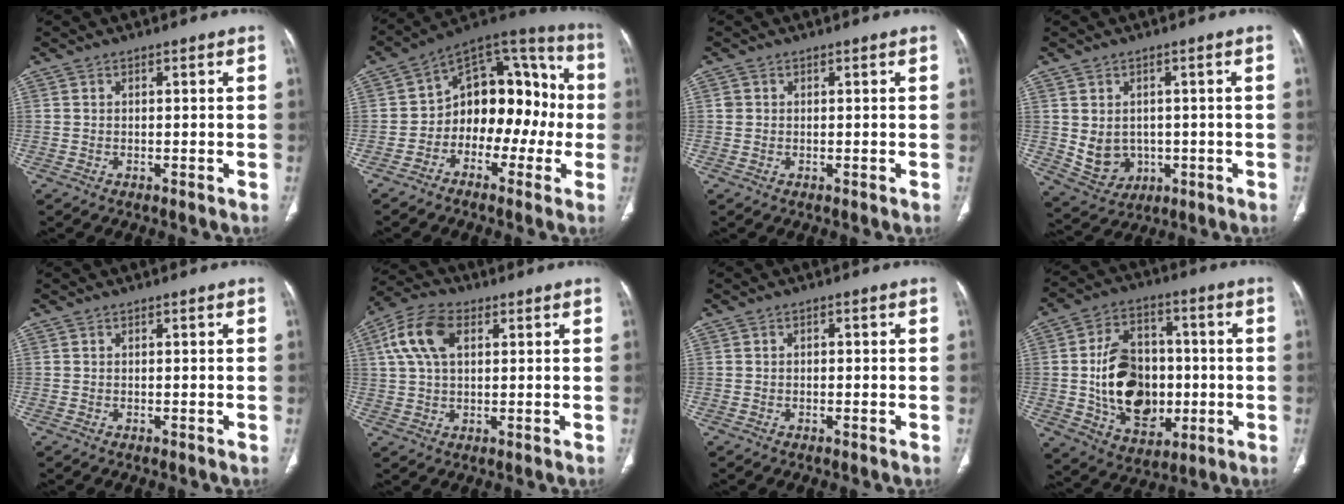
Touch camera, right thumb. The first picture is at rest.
{"total": 16.5, "force": [-2.5, 11.2, 11.9], "torque": [-0.108, 0.065, -0.050]}
{"total": 0.9, "force": [0.2, 0.8, 0.3], "torque": [0.001, 0.002, 0.005]}
{"total": 7.4, "force": [-0.2, 6.3, 3.9], "torque": [-0.045, 0.000, 0.023]}
{"total": 0.0}
{"total": 10.2, "force": [3.3, 5.9, 7.6], "torque": [-0.157, 0.018, 0.059]}
{"total": 0.8, "force": [0.0, 0.6, 0.5], "torque": [-0.005, 0.003, -0.003]}
{"total": 18.7, "force": [-1.5, 13.2, 13.1], "torque": [-0.181, 0.012, -0.010]}